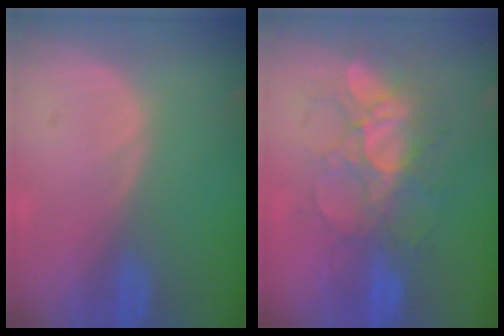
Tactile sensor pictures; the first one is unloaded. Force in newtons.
{"total": 9.5, "press": 8.5, "slide": 4.2}